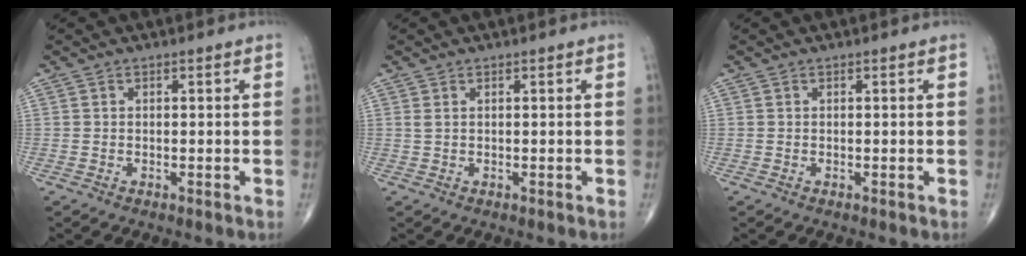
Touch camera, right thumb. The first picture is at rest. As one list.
[{"total": 0.7, "force": [0.3, 0.2, 0.6], "torque": [-0.018, 0.007, 0.008]}, {"total": 0.0}]